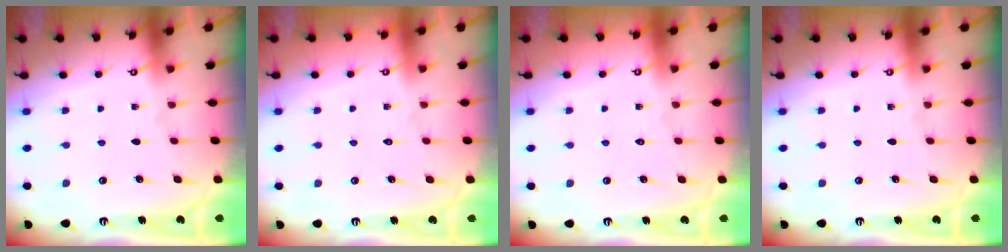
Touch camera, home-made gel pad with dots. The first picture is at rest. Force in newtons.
{"total": 1.7, "press": 1.6, "slide": 0.1}
{"total": 1.5, "press": 1.5, "slide": 0.1}
{"total": 0.0}